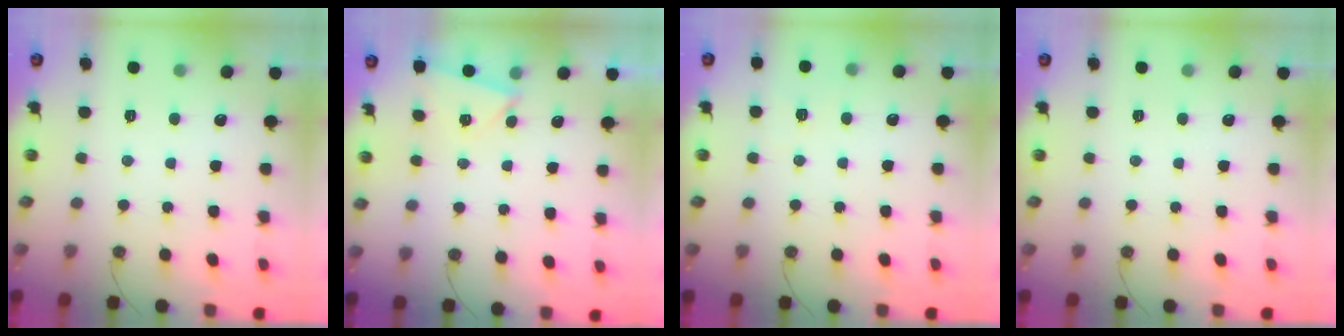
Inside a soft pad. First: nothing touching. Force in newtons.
{"total": 3.5, "press": 2.8, "slide": 2.2}
{"total": 4.1, "press": 4.1, "slide": 0.2}
{"total": 0.0}